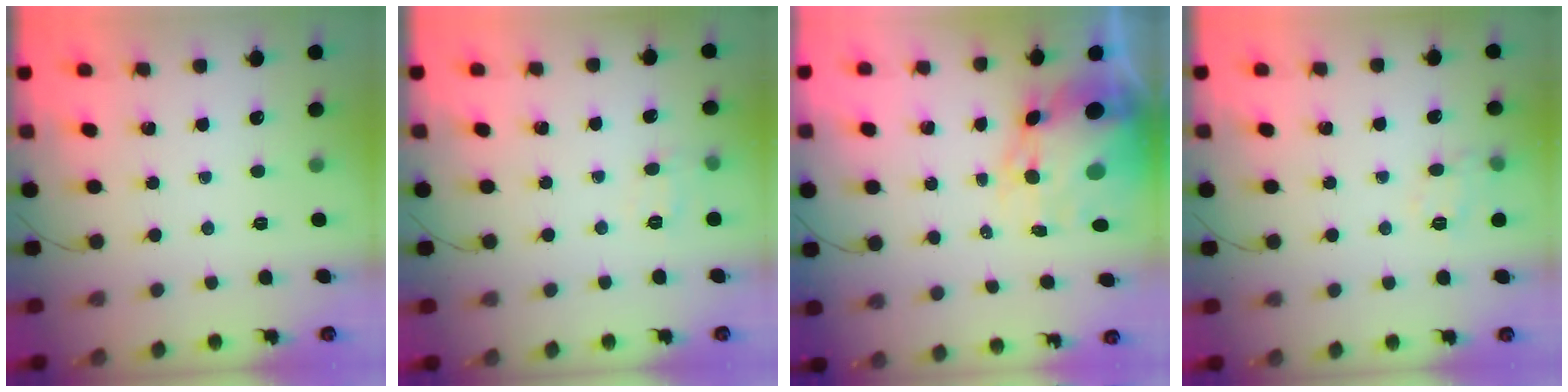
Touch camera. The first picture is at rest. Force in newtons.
{"total": 6.9, "press": 6.8, "slide": 1.4}
{"total": 12.1, "press": 11.7, "slide": 3.1}
{"total": 8.9, "press": 8.8, "slide": 1.0}